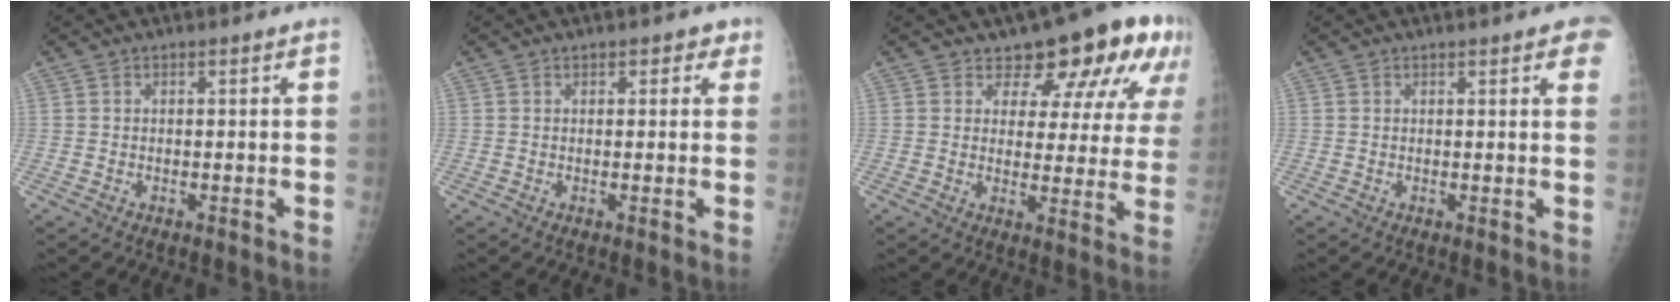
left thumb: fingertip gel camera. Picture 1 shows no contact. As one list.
[{"total": 2.1, "force": [1.2, 1.4, 1.0], "torque": [0.011, -0.001, 0.008]}, {"total": 14.0, "force": [9.5, 7.3, 7.3], "torque": [-0.036, -0.049, 0.101]}, {"total": 5.5, "force": [3.2, 1.3, 4.3], "torque": [-0.035, 0.000, 0.030]}]